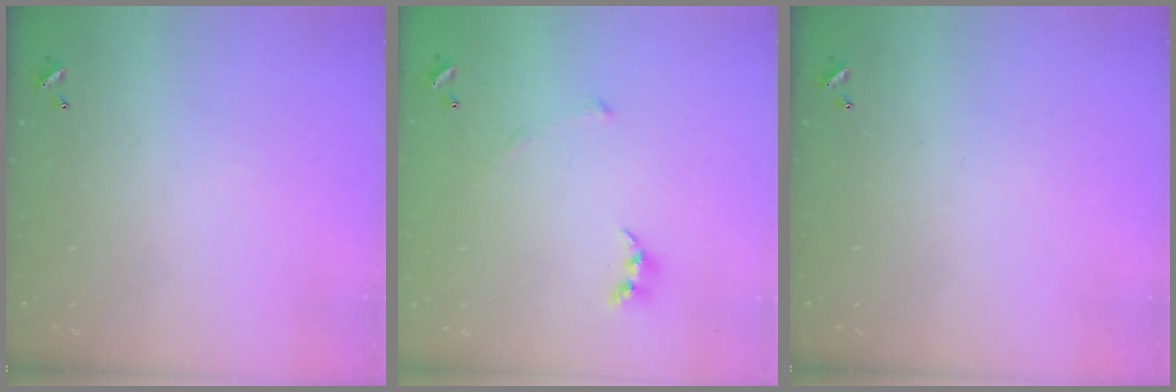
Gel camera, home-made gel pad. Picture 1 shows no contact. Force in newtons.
{"total": 3.7, "press": 3.6, "slide": 0.9}
{"total": 0.0}